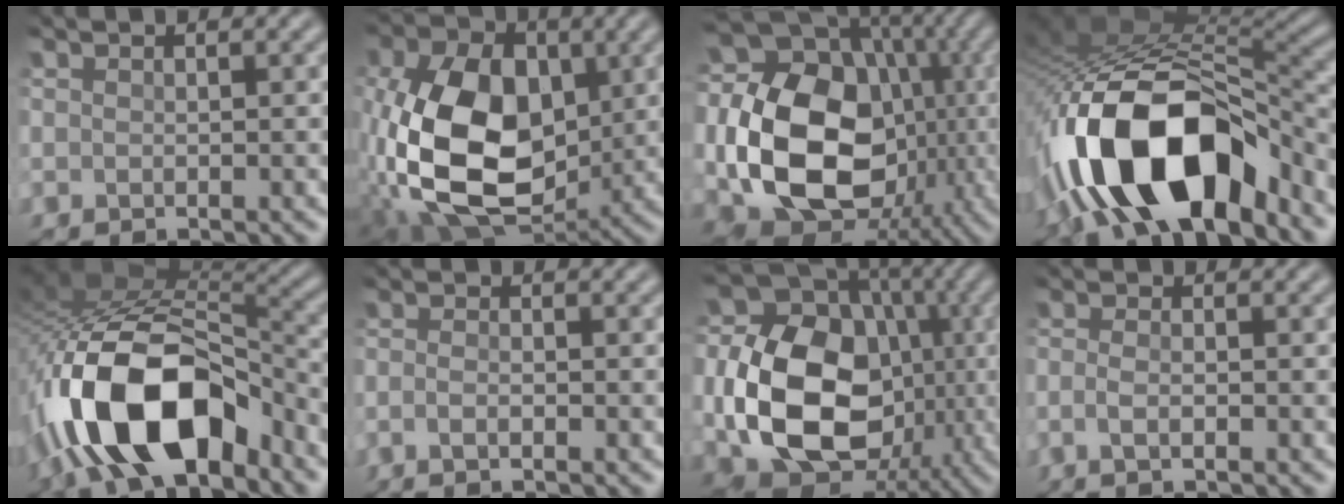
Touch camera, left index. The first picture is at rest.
{"total": 13.7, "force": [-1.4, 9.0, 10.2], "torque": [-0.230, -0.016, -0.025]}
{"total": 18.0, "force": [-1.7, 13.6, 11.7], "torque": [-0.219, -0.031, -0.012]}
{"total": 14.7, "force": [-6.8, 5.7, 11.8], "torque": [-0.217, 0.004, -0.114]}
{"total": 14.0, "force": [-6.2, 6.6, 10.6], "torque": [-0.200, 0.003, -0.110]}
{"total": 1.1, "force": [-0.7, -0.1, 0.9], "torque": [-0.018, 0.002, -0.015]}
{"total": 15.7, "force": [-2.1, 11.4, 10.5], "torque": [-0.216, -0.022, -0.031]}
{"total": 1.3, "force": [-0.6, 0.0, 1.2], "torque": [-0.029, 0.001, -0.014]}